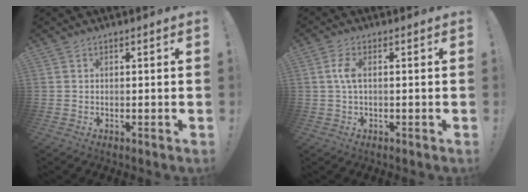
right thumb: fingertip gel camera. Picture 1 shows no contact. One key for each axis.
{"total": 4.4, "fx": 0.2, "fy": 1.8, "fz": 4.0, "tx": -0.074, "ty": 0.004, "tz": 0.000}